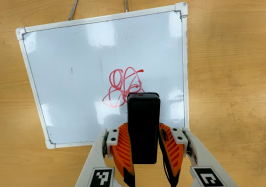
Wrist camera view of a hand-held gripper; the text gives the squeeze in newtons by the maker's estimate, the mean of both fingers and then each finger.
{"total": 4.6, "left": 3.3, "right": 5.9}